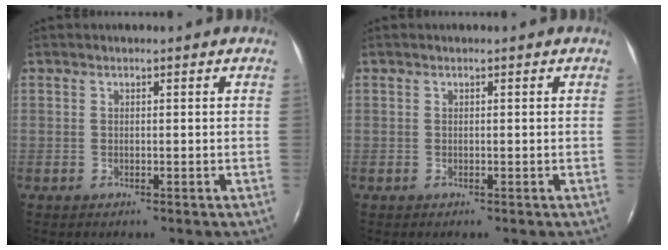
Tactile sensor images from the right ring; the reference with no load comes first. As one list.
[{"total": 0.0}]